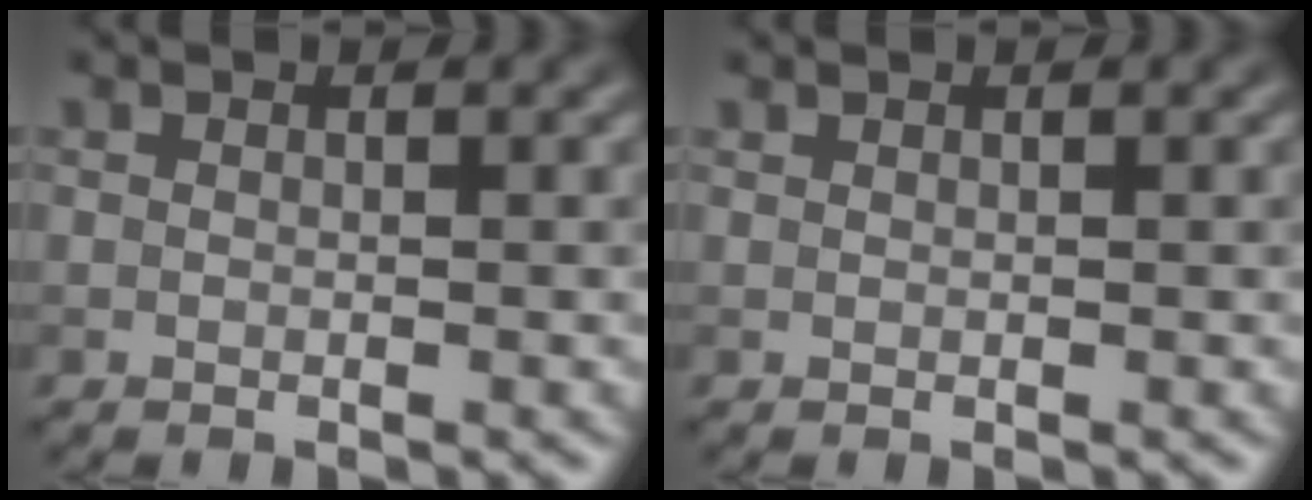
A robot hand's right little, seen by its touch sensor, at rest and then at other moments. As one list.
[{"total": 0.8, "force": [-0.3, -0.7, -0.4], "torque": [0.012, 0.002, -0.003]}]